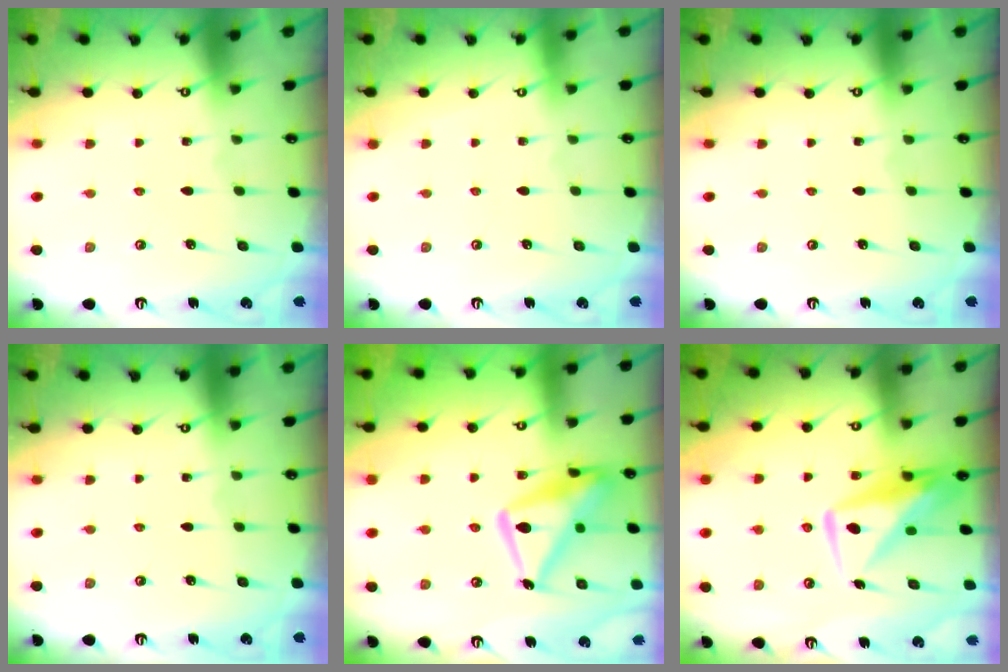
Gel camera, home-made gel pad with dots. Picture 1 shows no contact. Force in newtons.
{"total": 3.9, "press": 3.9, "slide": 0.1}
{"total": 0.0}
{"total": 0.0}
{"total": 17.7, "press": 17.6, "slide": 1.7}
{"total": 10.2, "press": 10.1, "slide": 1.3}